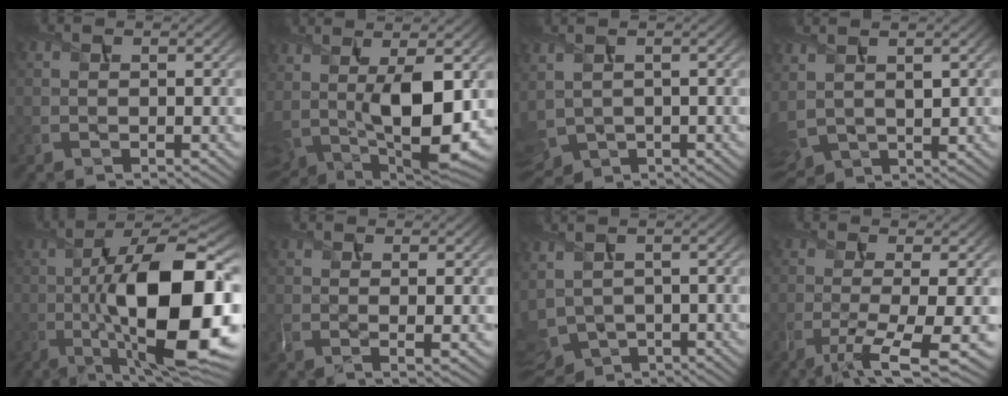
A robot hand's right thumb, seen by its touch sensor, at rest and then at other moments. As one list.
[{"total": 14.4, "force": [2.0, 5.8, 13.0], "torque": [-0.252, -0.013, 0.051]}, {"total": 5.6, "force": [-0.2, 3.6, 4.4], "torque": [-0.134, -0.018, 0.012]}, {"total": 6.3, "force": [2.1, 3.4, 4.8], "torque": [-0.135, -0.003, 0.054]}, {"total": 20.0, "force": [-3.3, 6.5, 18.7], "torque": [-0.311, -0.004, -0.048]}, {"total": 2.5, "force": [0.1, 0.2, 2.5], "torque": [-0.048, 0.002, -0.001]}, {"total": 7.0, "force": [-0.2, 4.3, 5.6], "torque": [-0.158, -0.022, 0.009]}, {"total": 6.9, "force": [-2.7, 1.0, 6.2], "torque": [-0.107, -0.004, -0.050]}]